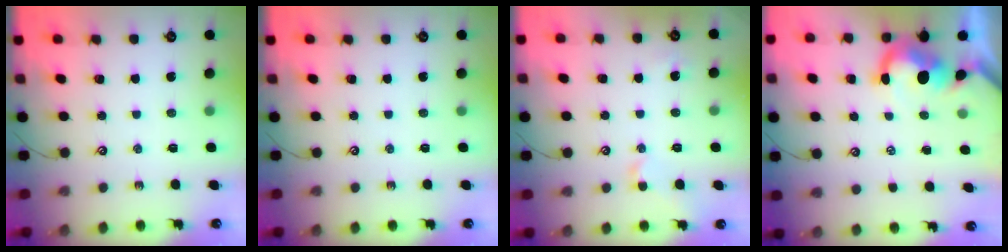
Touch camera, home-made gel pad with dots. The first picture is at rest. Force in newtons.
{"total": 0.0}
{"total": 1.5, "press": 1.4, "slide": 0.5}
{"total": 2.8, "press": 2.6, "slide": 0.9}